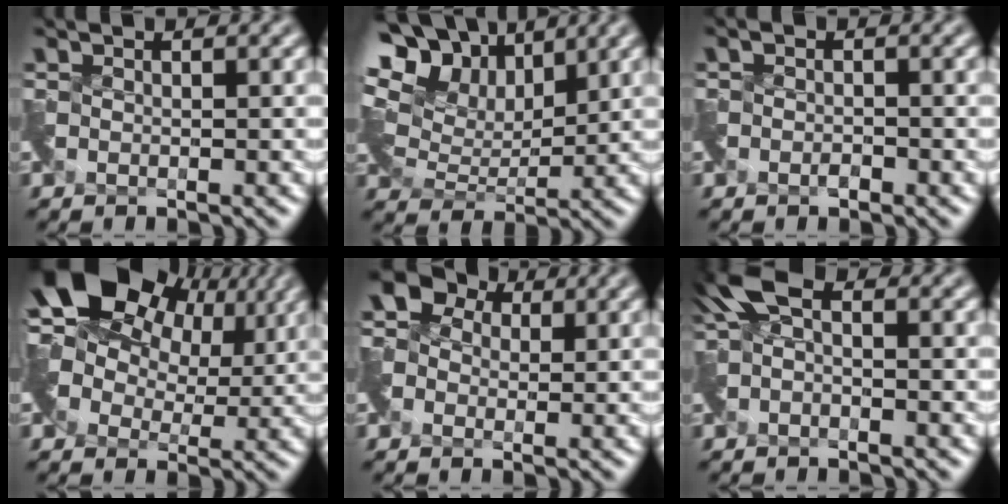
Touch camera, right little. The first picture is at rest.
{"total": 12.5, "force": [7.8, 7.3, 6.5], "torque": [-0.133, 0.037, 0.109]}
{"total": 0.9, "force": [-0.8, 0.4, 0.0], "torque": [-0.002, -0.007, -0.015]}
{"total": 12.8, "force": [6.1, 8.0, 8.0], "torque": [-0.133, 0.033, 0.093]}
{"total": 4.5, "force": [0.3, 3.8, 2.3], "torque": [-0.051, 0.013, 0.004]}
{"total": 2.7, "force": [-0.5, 1.5, 2.1], "torque": [-0.047, 0.002, -0.020]}